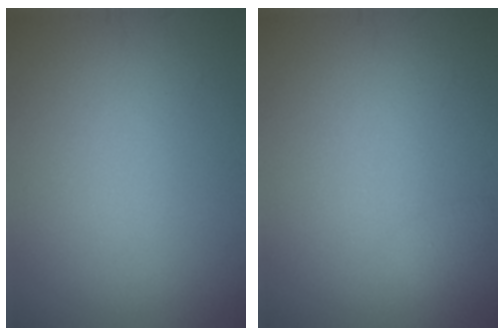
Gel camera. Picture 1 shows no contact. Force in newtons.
{"total": 0.8, "press": 0.8, "slide": 0.0}